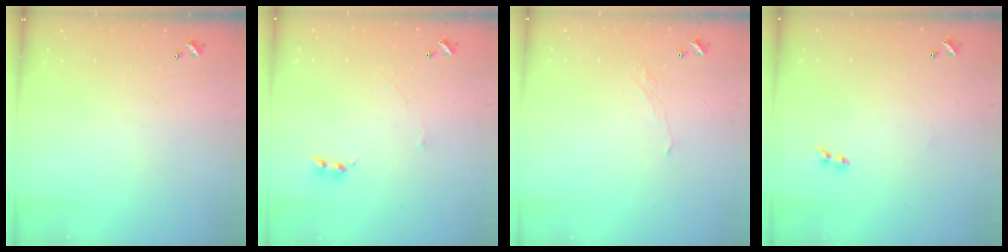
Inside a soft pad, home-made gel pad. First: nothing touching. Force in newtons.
{"total": 1.1, "press": 0.9, "slide": 0.6}
{"total": 1.7, "press": 1.6, "slide": 0.6}
{"total": 2.0, "press": 1.7, "slide": 1.0}